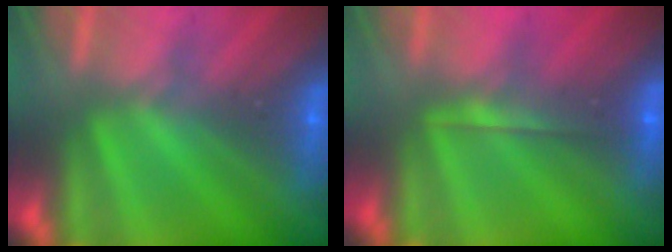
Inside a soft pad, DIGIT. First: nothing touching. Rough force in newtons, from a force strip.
{"total": 1.8}